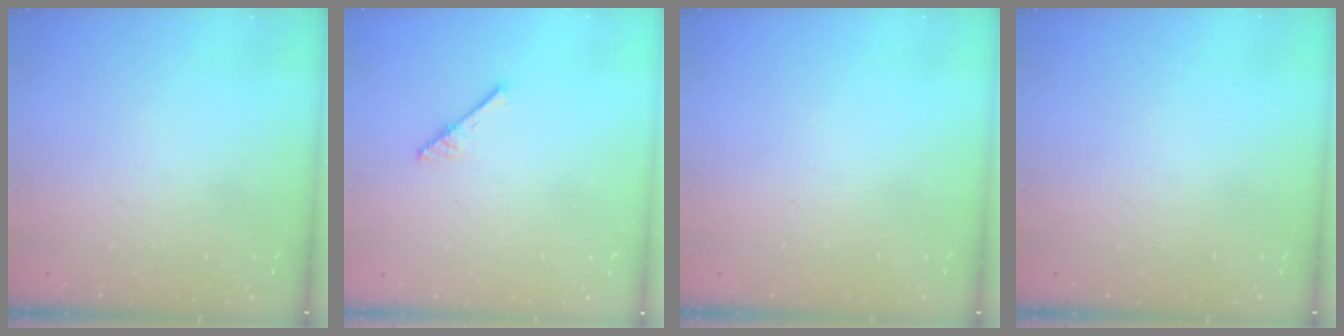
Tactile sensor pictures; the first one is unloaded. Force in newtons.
{"total": 3.0, "press": 3.0, "slide": 0.3}
{"total": 0.0}
{"total": 0.0}